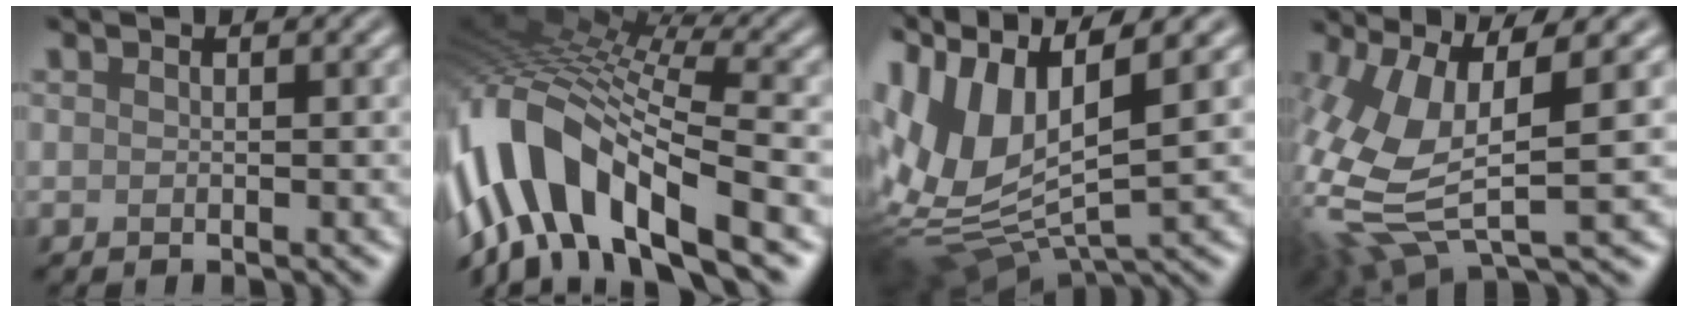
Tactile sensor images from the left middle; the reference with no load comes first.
{"total": 13.0, "force": [-5.6, 5.8, 10.1], "torque": [-0.182, 0.020, -0.109]}
{"total": 12.7, "force": [2.9, 6.2, 10.7], "torque": [-0.252, -0.003, 0.063]}
{"total": 9.8, "force": [1.2, 3.6, 9.1], "torque": [-0.217, -0.011, 0.027]}